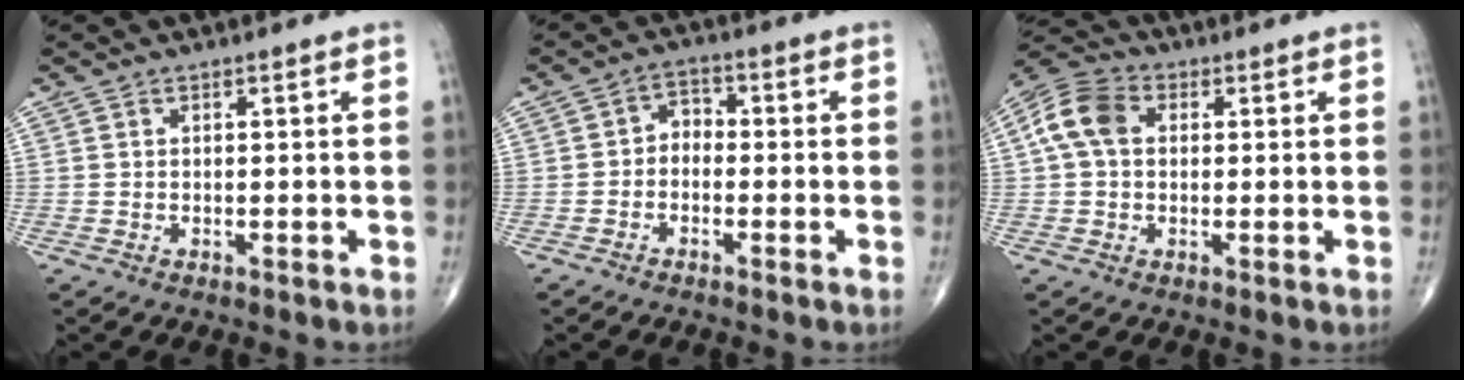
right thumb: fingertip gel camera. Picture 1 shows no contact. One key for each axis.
{"total": 3.4, "fx": -1.0, "fy": 2.6, "fz": 2.0, "tx": -0.016, "ty": 0.023, "tz": -0.032}
{"total": 8.3, "fx": 1.4, "fy": 6.0, "fz": 5.6, "tx": -0.112, "ty": 0.024, "tz": 0.018}